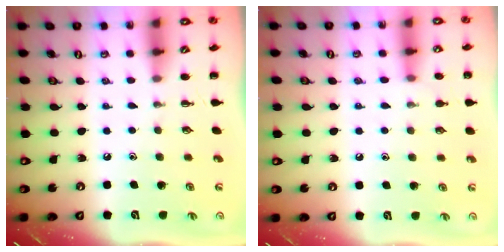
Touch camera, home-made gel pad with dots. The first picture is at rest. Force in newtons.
{"total": 5.5, "press": 5.2, "slide": 1.8}